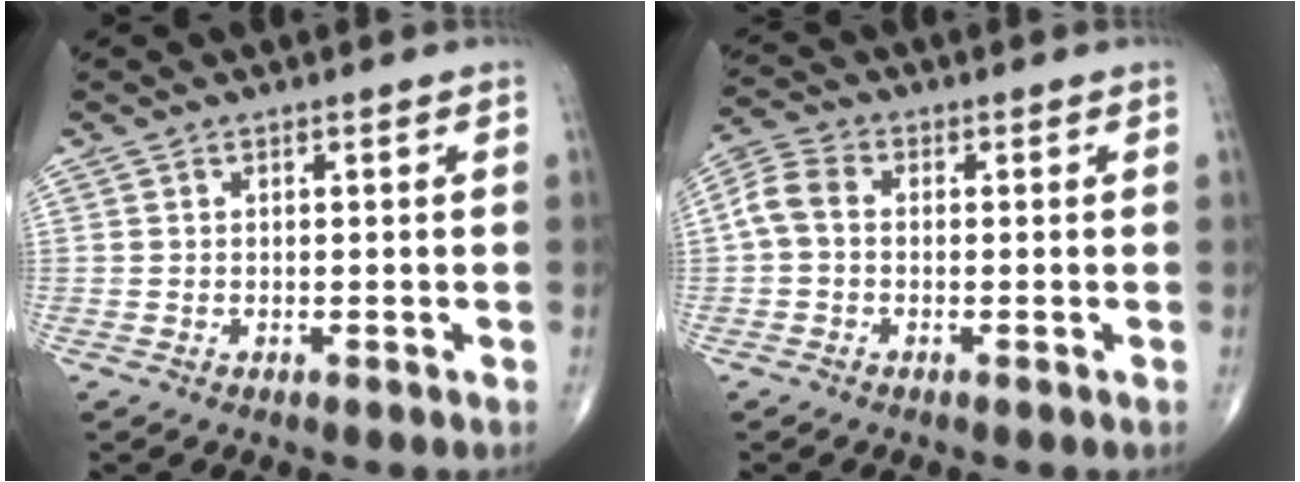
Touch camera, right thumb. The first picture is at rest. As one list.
[{"total": 5.0, "force": [-0.2, 3.5, 3.6], "torque": [-0.074, 0.015, -0.015]}]